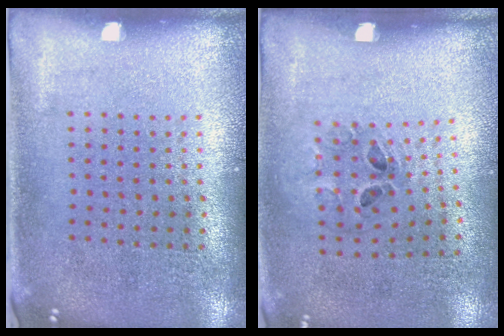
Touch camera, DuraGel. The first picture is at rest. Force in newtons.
{"total": 1.3, "press": 0.7, "slide": 1.1}